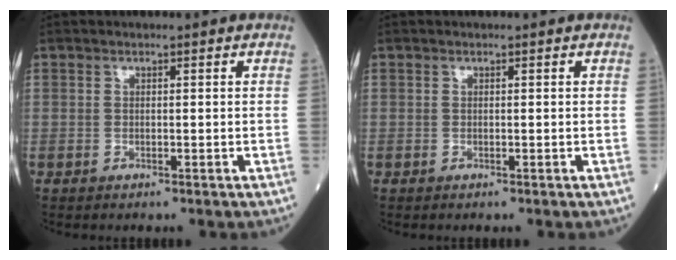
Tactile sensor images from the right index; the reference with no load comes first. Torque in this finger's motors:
{"motor_torque": [-0.02, 0.02, -0.01, 0.00]}